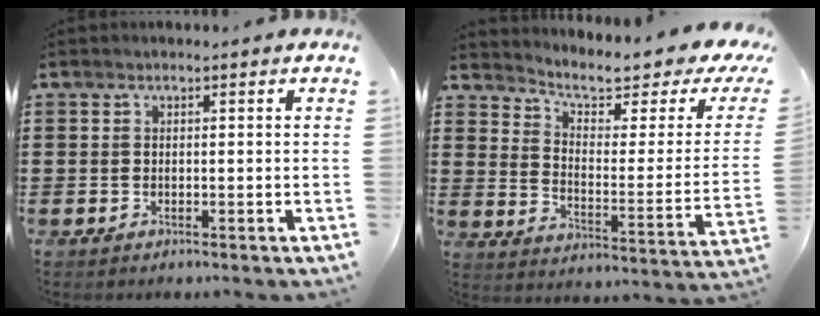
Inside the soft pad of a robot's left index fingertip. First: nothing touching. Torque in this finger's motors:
{"motor_torque": [0.29, -0.25, 0.29, 0.04]}